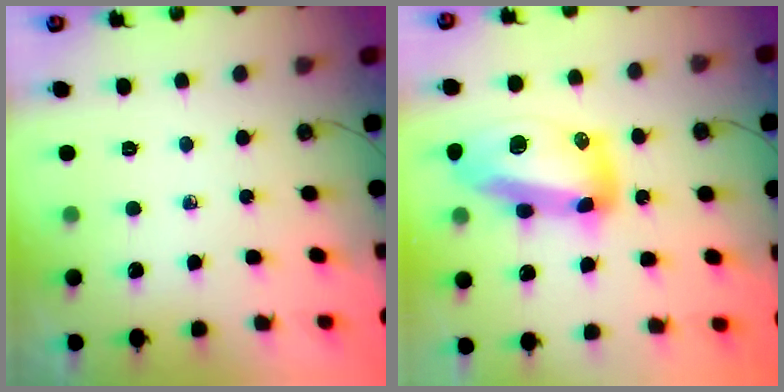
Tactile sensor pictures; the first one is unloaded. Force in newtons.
{"total": 18.1, "press": 18.0, "slide": 2.0}